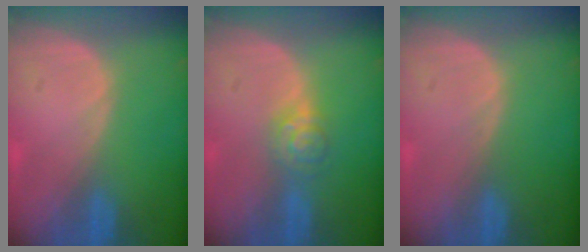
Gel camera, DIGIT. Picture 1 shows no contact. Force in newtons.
{"total": 4.0, "press": 3.6, "slide": 1.7}
{"total": 0.0}